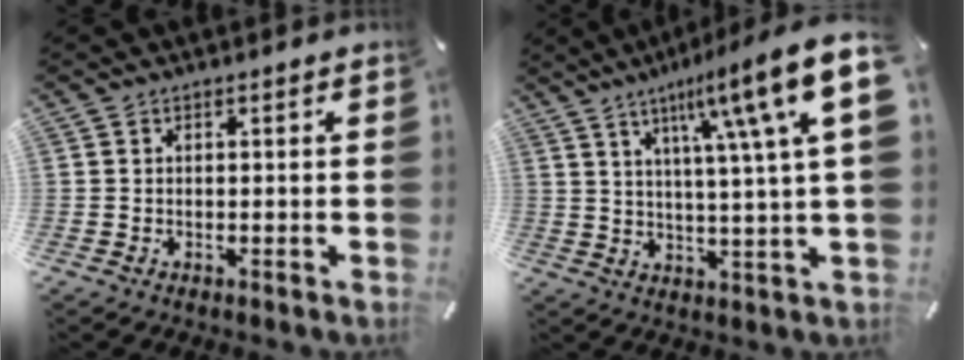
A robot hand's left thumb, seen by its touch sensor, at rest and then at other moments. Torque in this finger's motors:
{"motor_torque": [2.50, 2.51, 1.56, -1.21, 0.56]}